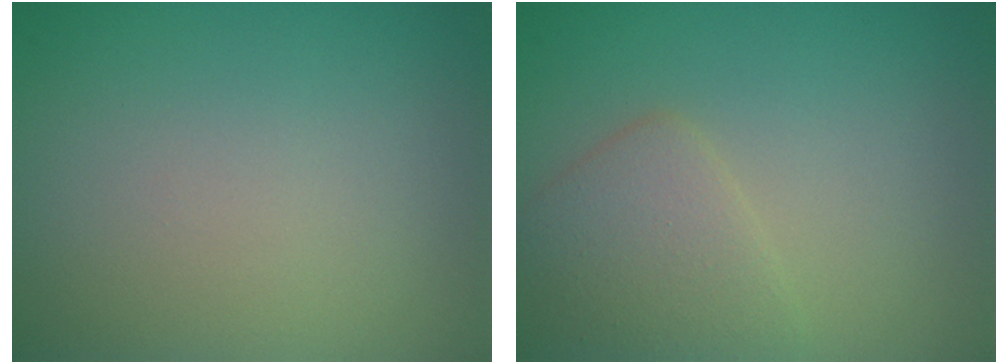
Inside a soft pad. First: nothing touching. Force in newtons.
{"total": 2.8, "press": 2.8, "slide": 0.2}